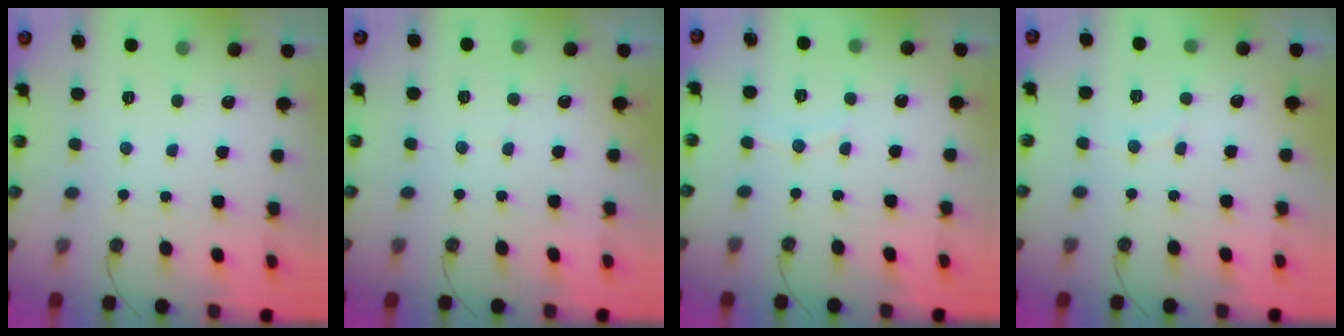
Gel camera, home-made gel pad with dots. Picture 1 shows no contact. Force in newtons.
{"total": 2.2, "press": 2.1, "slide": 0.8}
{"total": 4.5, "press": 4.5, "slide": 0.5}
{"total": 3.4, "press": 3.1, "slide": 1.4}